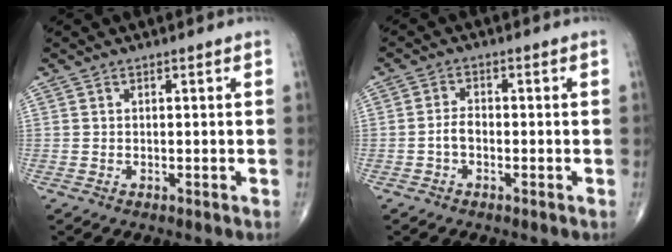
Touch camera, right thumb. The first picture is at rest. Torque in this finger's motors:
{"motor_torque": [0.05, -0.07, 0.38, -0.02, 0.01]}